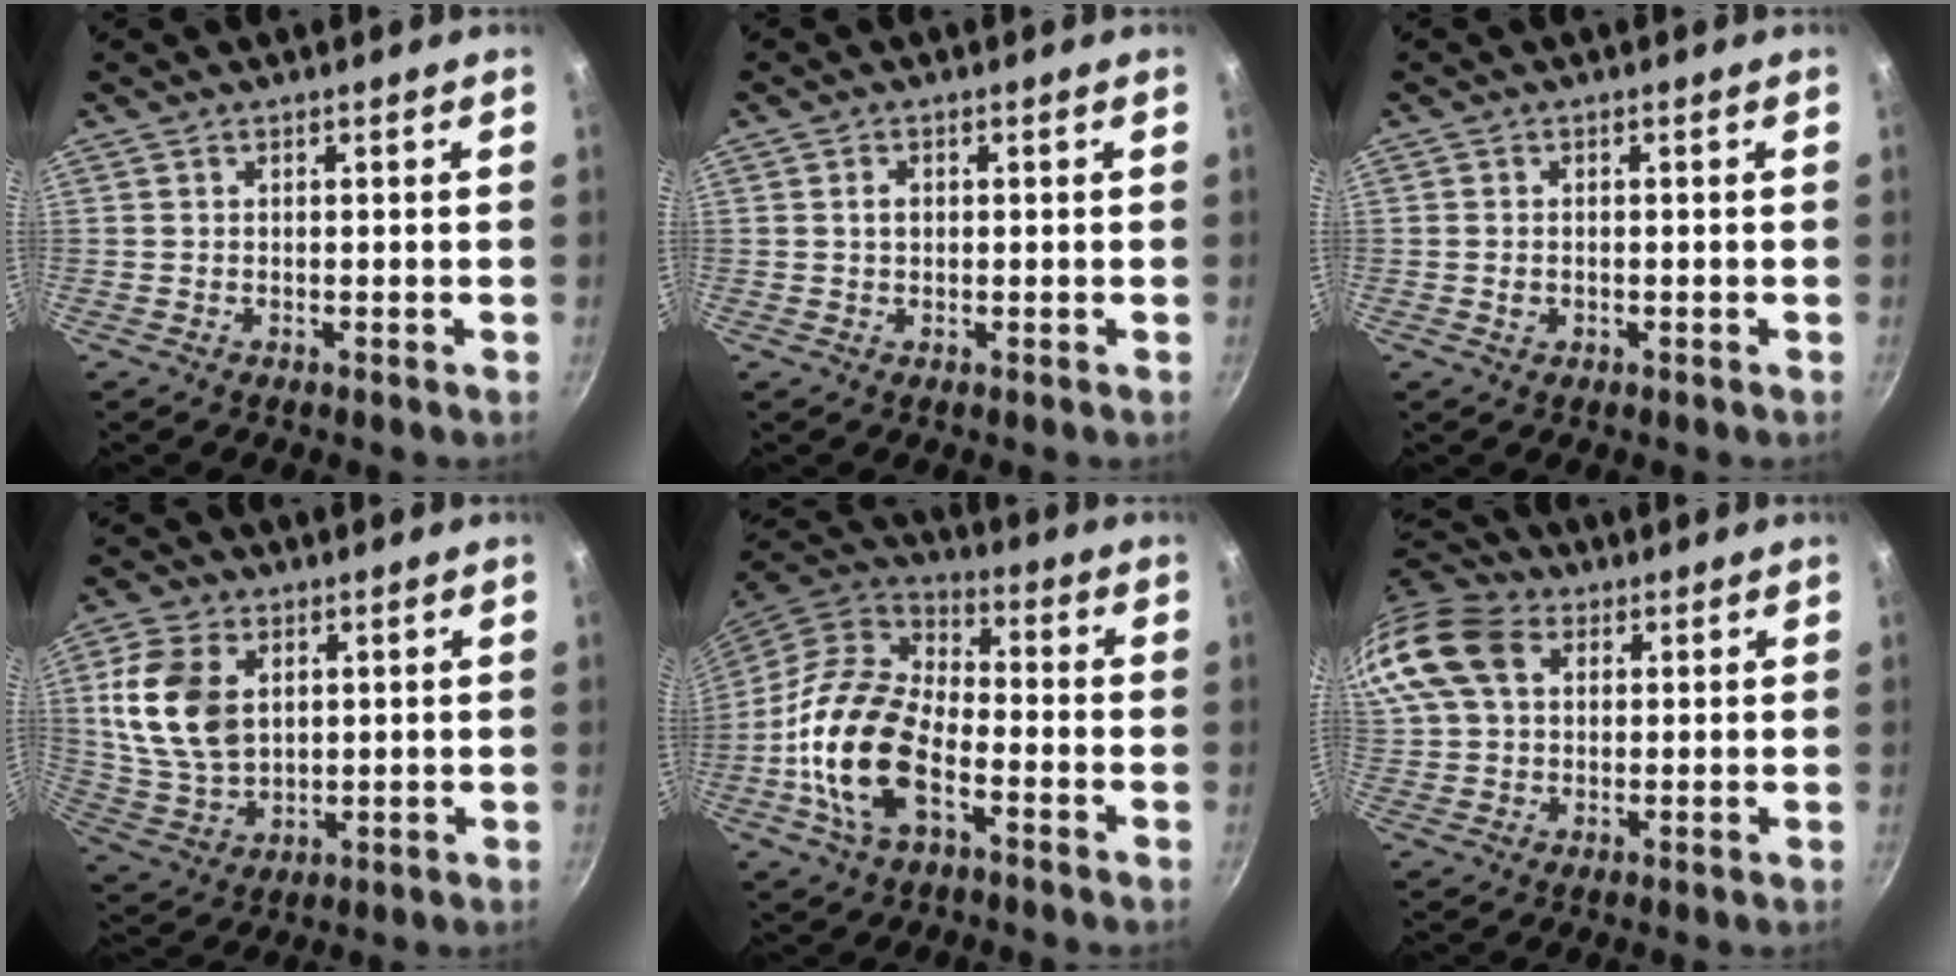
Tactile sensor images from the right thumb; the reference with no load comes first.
{"total": 1.7, "force": [0.2, 1.3, 1.1], "torque": [-0.016, 0.006, 0.005]}
{"total": 1.4, "force": [-0.3, 1.1, 0.8], "torque": [-0.015, 0.002, -0.006]}
{"total": 13.9, "force": [3.3, 9.5, 9.6], "torque": [-0.169, -0.011, 0.074]}
{"total": 18.4, "force": [-5.5, 10.1, 14.3], "torque": [-0.255, 0.033, -0.120]}
{"total": 16.4, "force": [5.0, 12.1, 9.9], "torque": [-0.214, 0.026, 0.078]}